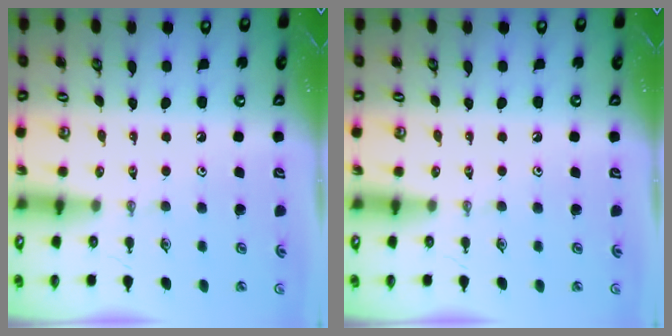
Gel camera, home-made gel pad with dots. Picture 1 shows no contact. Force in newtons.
{"total": 0.0}